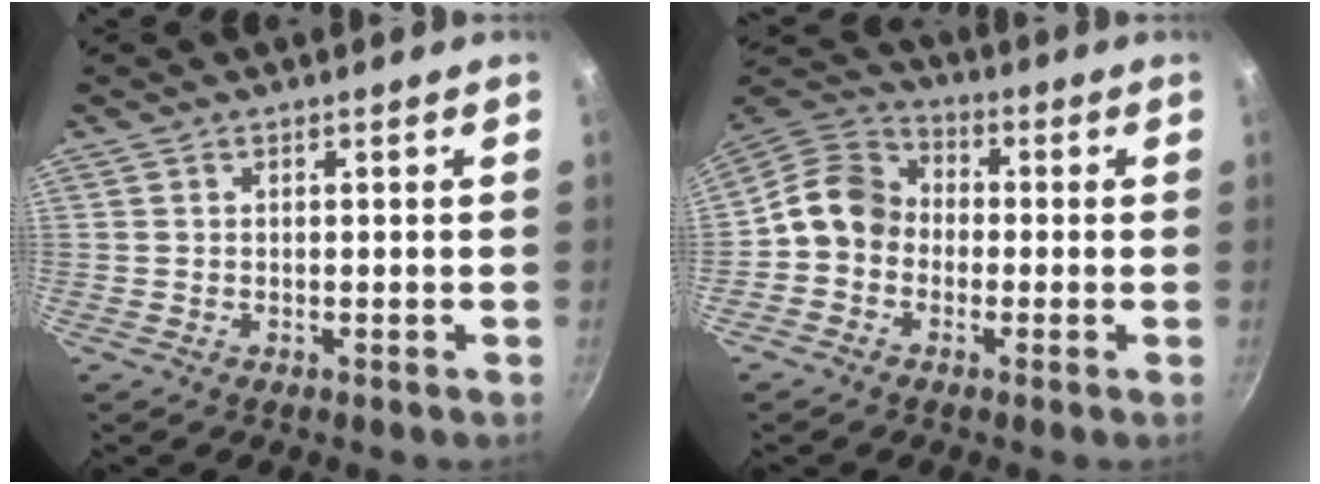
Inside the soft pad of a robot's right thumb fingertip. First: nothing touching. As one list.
[{"total": 9.4, "force": [-1.2, 8.1, 4.7], "torque": [-0.054, 0.035, -0.047]}]